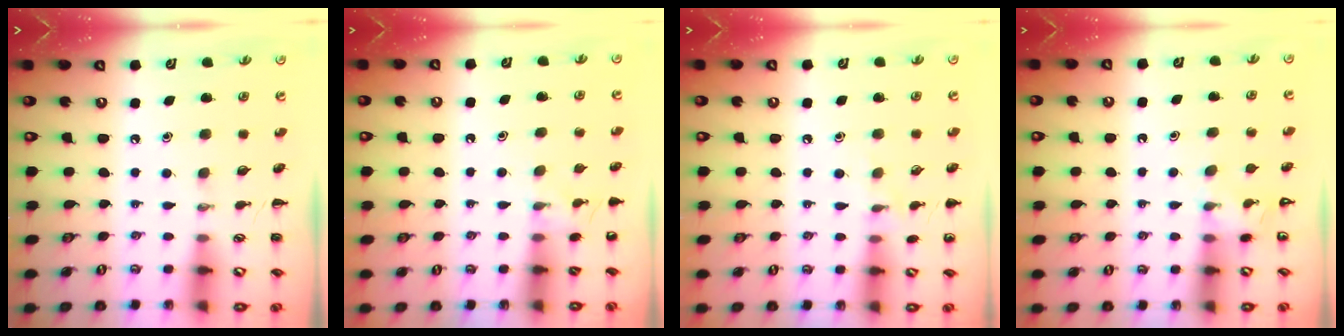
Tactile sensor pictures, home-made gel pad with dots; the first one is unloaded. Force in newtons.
{"total": 4.9, "press": 4.6, "slide": 1.7}
{"total": 6.0, "press": 5.7, "slide": 1.9}
{"total": 4.7, "press": 4.4, "slide": 1.6}